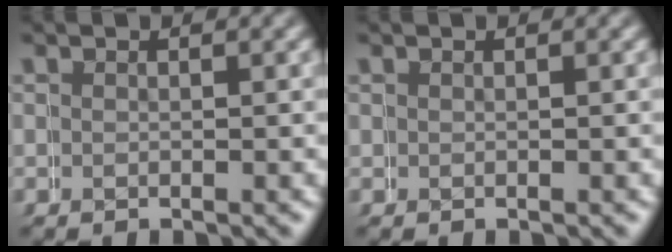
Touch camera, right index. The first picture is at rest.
{"total": 0.0}